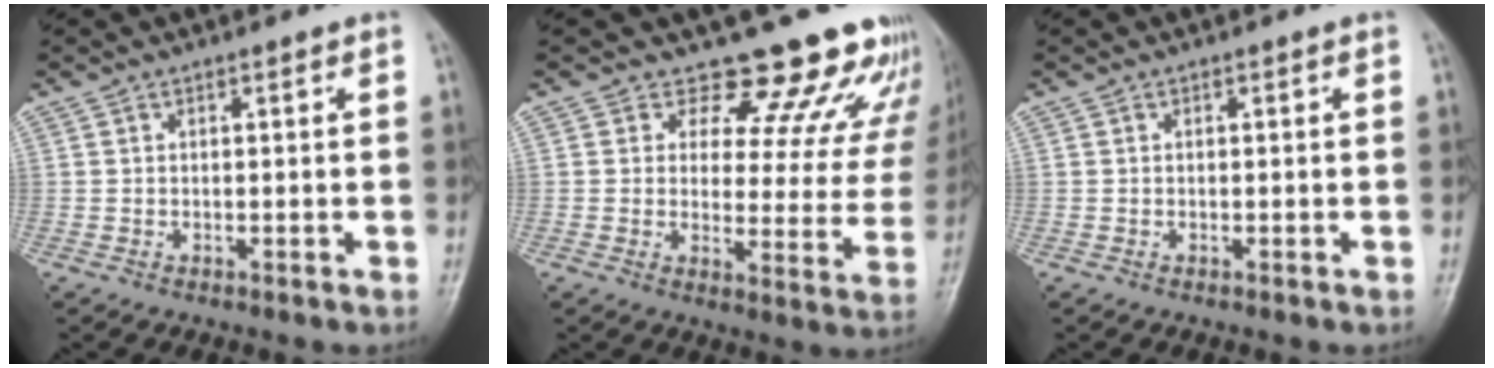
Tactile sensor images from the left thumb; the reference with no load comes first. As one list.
[{"total": 17.5, "force": [15.7, 6.5, 4.1], "torque": [0.012, -0.117, 0.169]}, {"total": 0.0}]